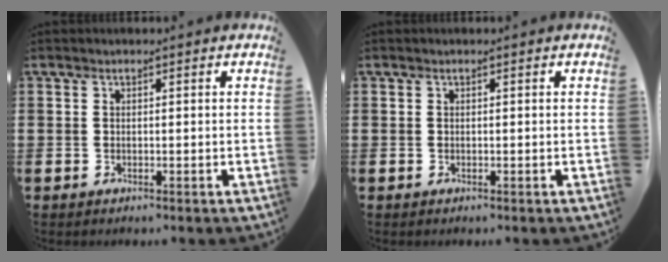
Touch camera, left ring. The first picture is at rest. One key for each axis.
{"total": 0.0}